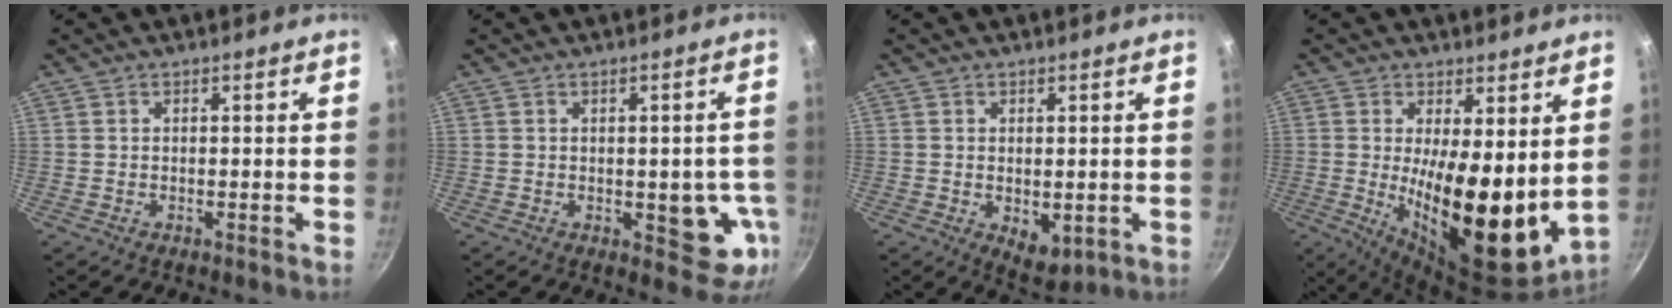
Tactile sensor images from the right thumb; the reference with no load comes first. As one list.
[{"total": 8.1, "force": [-1.5, 4.1, 6.9], "torque": [-0.042, -0.003, -0.017]}, {"total": 5.4, "force": [-0.7, 3.3, 4.2], "torque": [-0.048, -0.014, -0.001]}, {"total": 18.8, "force": [1.3, 7.4, 17.3], "torque": [-0.229, -0.042, 0.030]}]